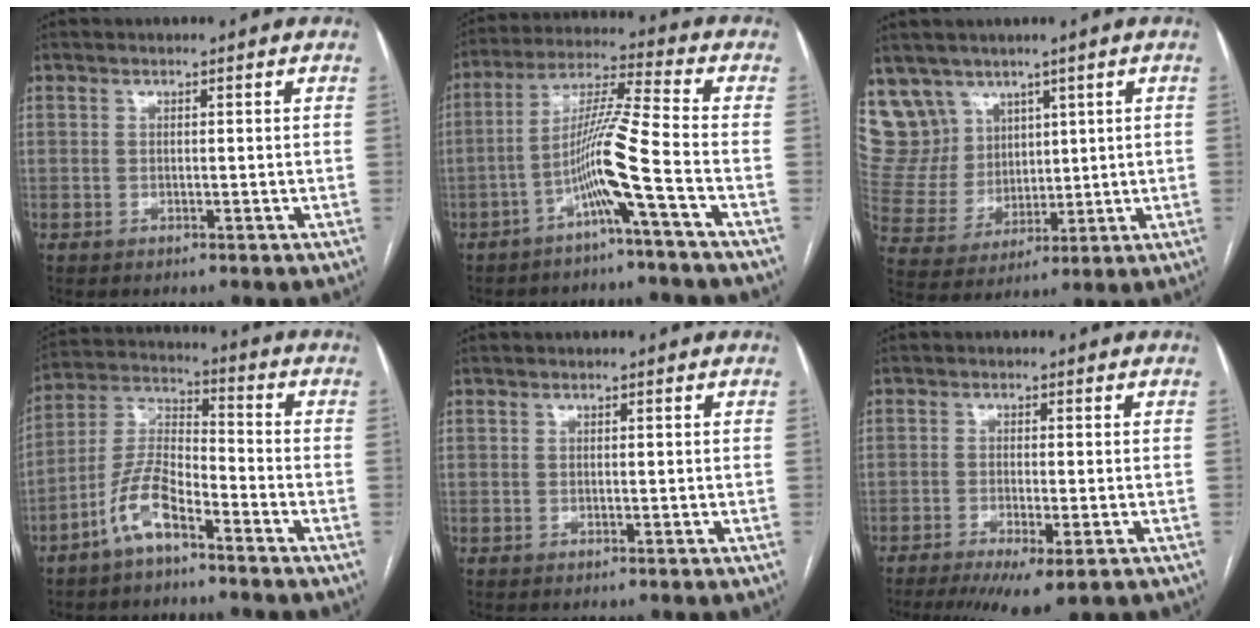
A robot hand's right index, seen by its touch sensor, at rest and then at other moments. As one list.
[{"total": 9.0, "force": [-3.9, -2.0, 7.9], "torque": [-0.156, 0.011, -0.076]}, {"total": 9.9, "force": [7.0, 7.0, 0.4], "torque": [-0.021, 0.030, 0.159]}, {"total": 8.8, "force": [-5.5, 2.6, 6.4], "torque": [-0.144, 0.009, -0.114]}, {"total": 0.0}, {"total": 8.3, "force": [-5.4, 1.1, 6.2], "torque": [-0.094, -0.022, -0.084]}]